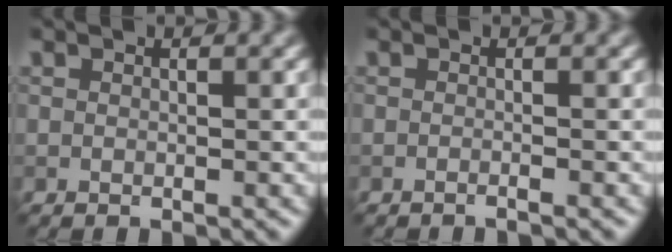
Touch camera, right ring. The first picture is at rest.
{"total": 0.6, "force": [-0.5, 0.0, 0.4], "torque": [-0.005, -0.005, -0.015]}